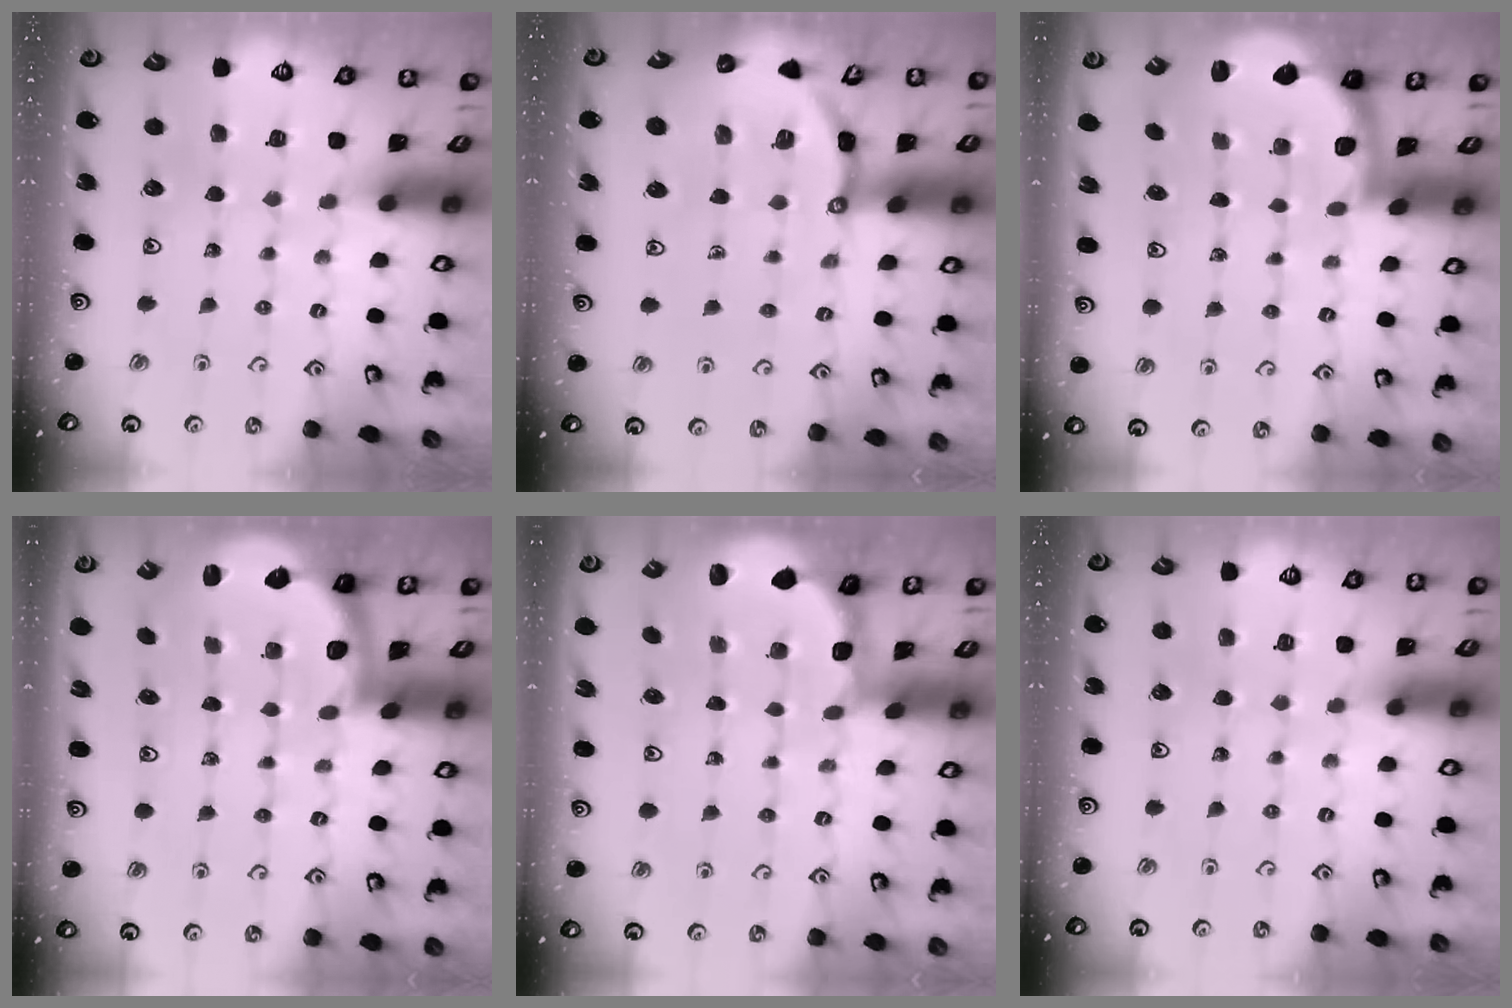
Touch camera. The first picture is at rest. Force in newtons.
{"total": 7.7, "press": 7.6, "slide": 0.9}
{"total": 2.2, "press": 2.1, "slide": 0.7}
{"total": 2.4, "press": 1.9, "slide": 1.4}
{"total": 1.7, "press": 1.5, "slide": 0.7}
{"total": 0.0}